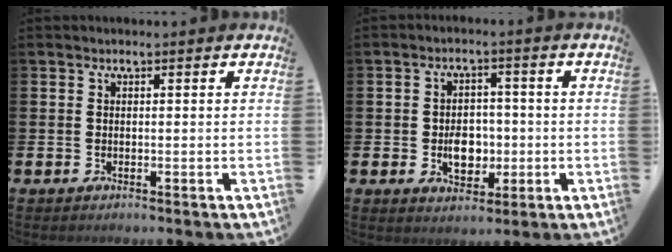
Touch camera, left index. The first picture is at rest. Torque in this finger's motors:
{"motor_torque": [1.08, 0.20, 0.31, 0.14]}